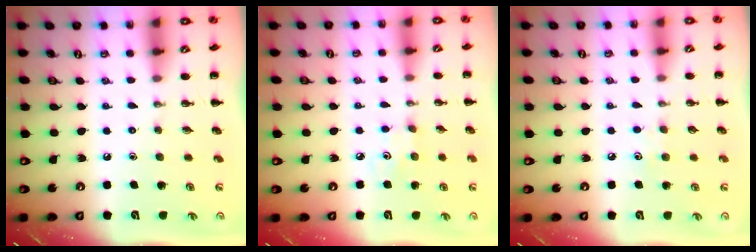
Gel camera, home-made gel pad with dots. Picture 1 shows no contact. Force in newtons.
{"total": 2.5, "press": 2.4, "slide": 0.7}
{"total": 5.7, "press": 5.4, "slide": 1.7}